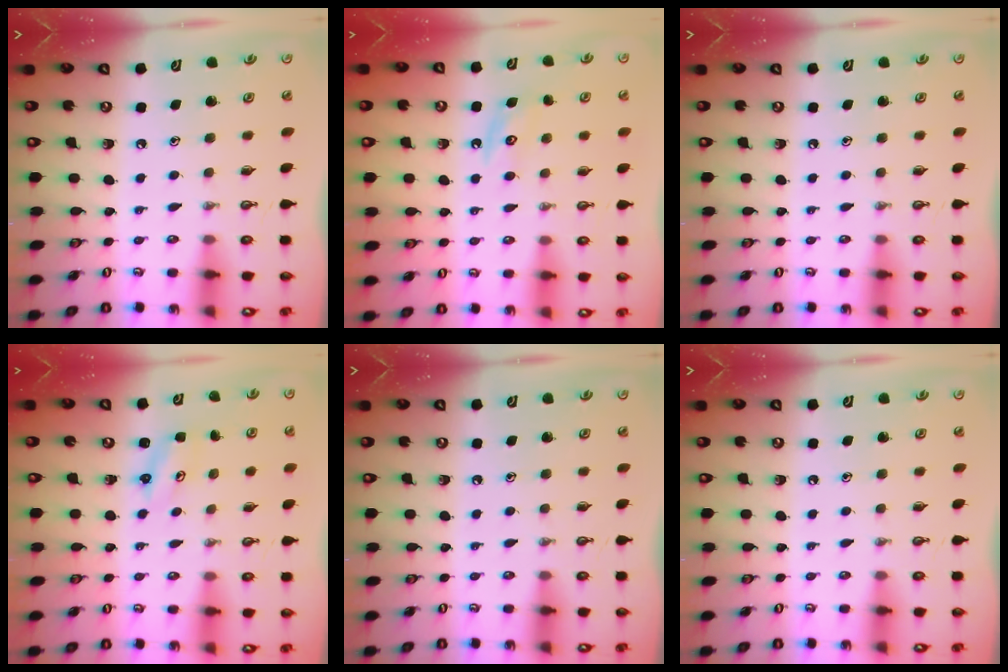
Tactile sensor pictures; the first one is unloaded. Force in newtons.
{"total": 4.8, "press": 4.8, "slide": 0.4}
{"total": 0.0}
{"total": 2.8, "press": 2.8, "slide": 0.3}
{"total": 0.0}
{"total": 0.0}